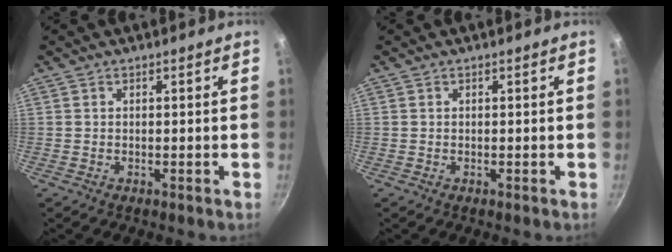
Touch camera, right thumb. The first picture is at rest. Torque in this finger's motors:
{"motor_torque": [0.03, -0.03, 0.11, 0.06, 0.01]}